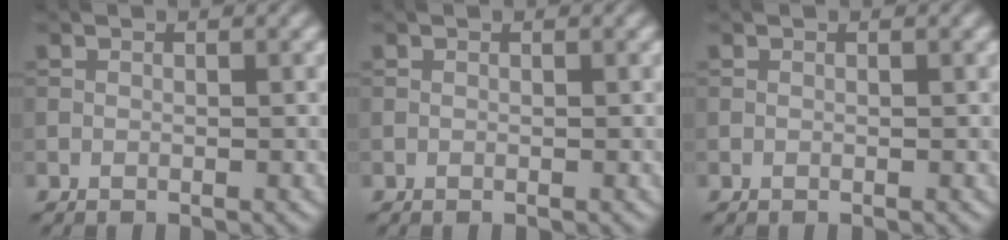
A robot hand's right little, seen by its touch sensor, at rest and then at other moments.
{"total": 0.0}
{"total": 0.0}